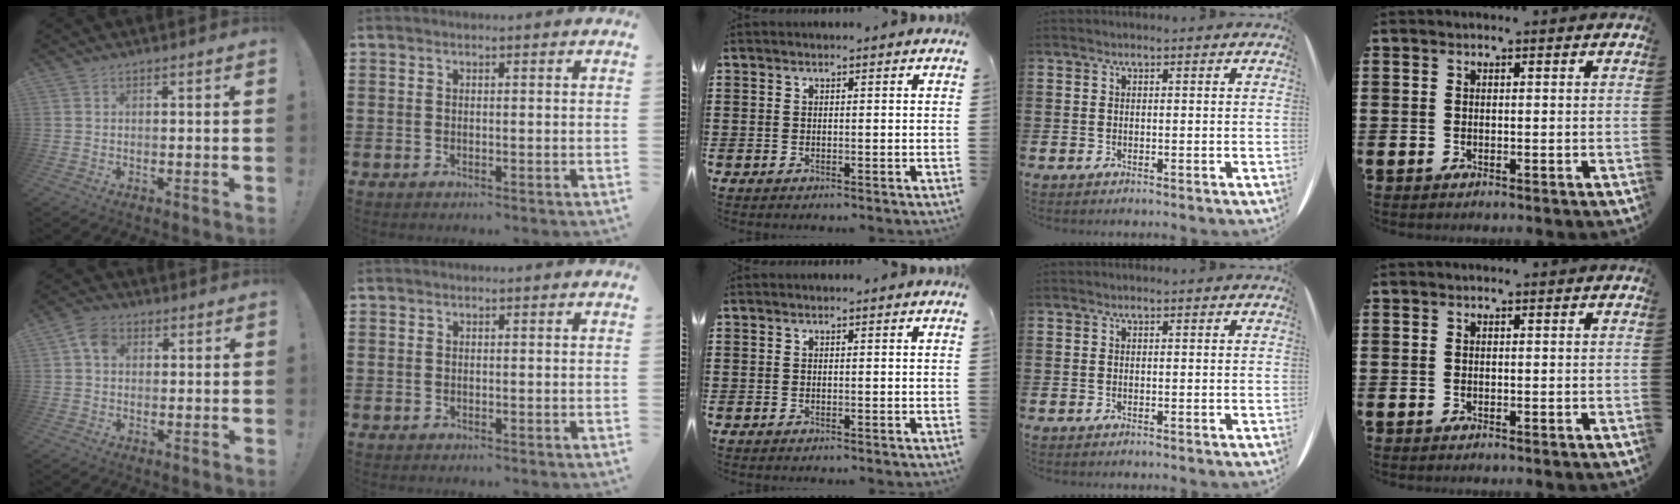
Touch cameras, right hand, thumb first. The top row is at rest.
{"thumb": {"total": 5.7, "force": [1.4, 4.2, 3.5], "torque": [-0.056, 0.005, 0.027]}}